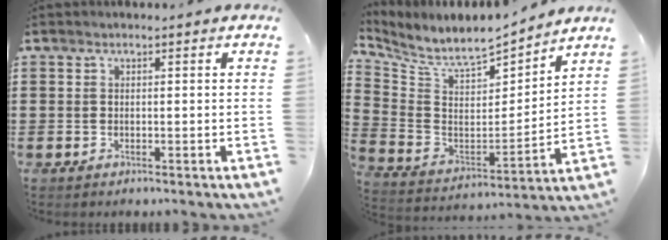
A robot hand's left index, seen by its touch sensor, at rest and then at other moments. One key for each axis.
{"total": 6.7, "fx": 6.0, "fy": 1.7, "fz": 2.3, "tx": -0.078, "ty": -0.047, "tz": 0.100}